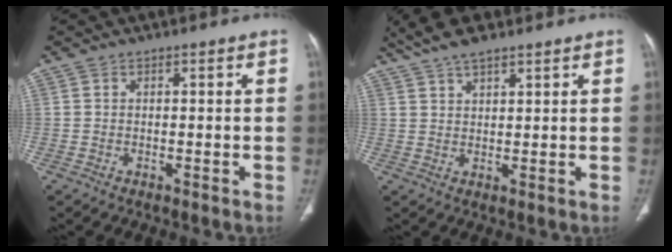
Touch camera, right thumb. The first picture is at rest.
{"total": 7.4, "force": [5.6, 2.2, 4.3], "torque": [-0.080, -0.002, 0.105]}